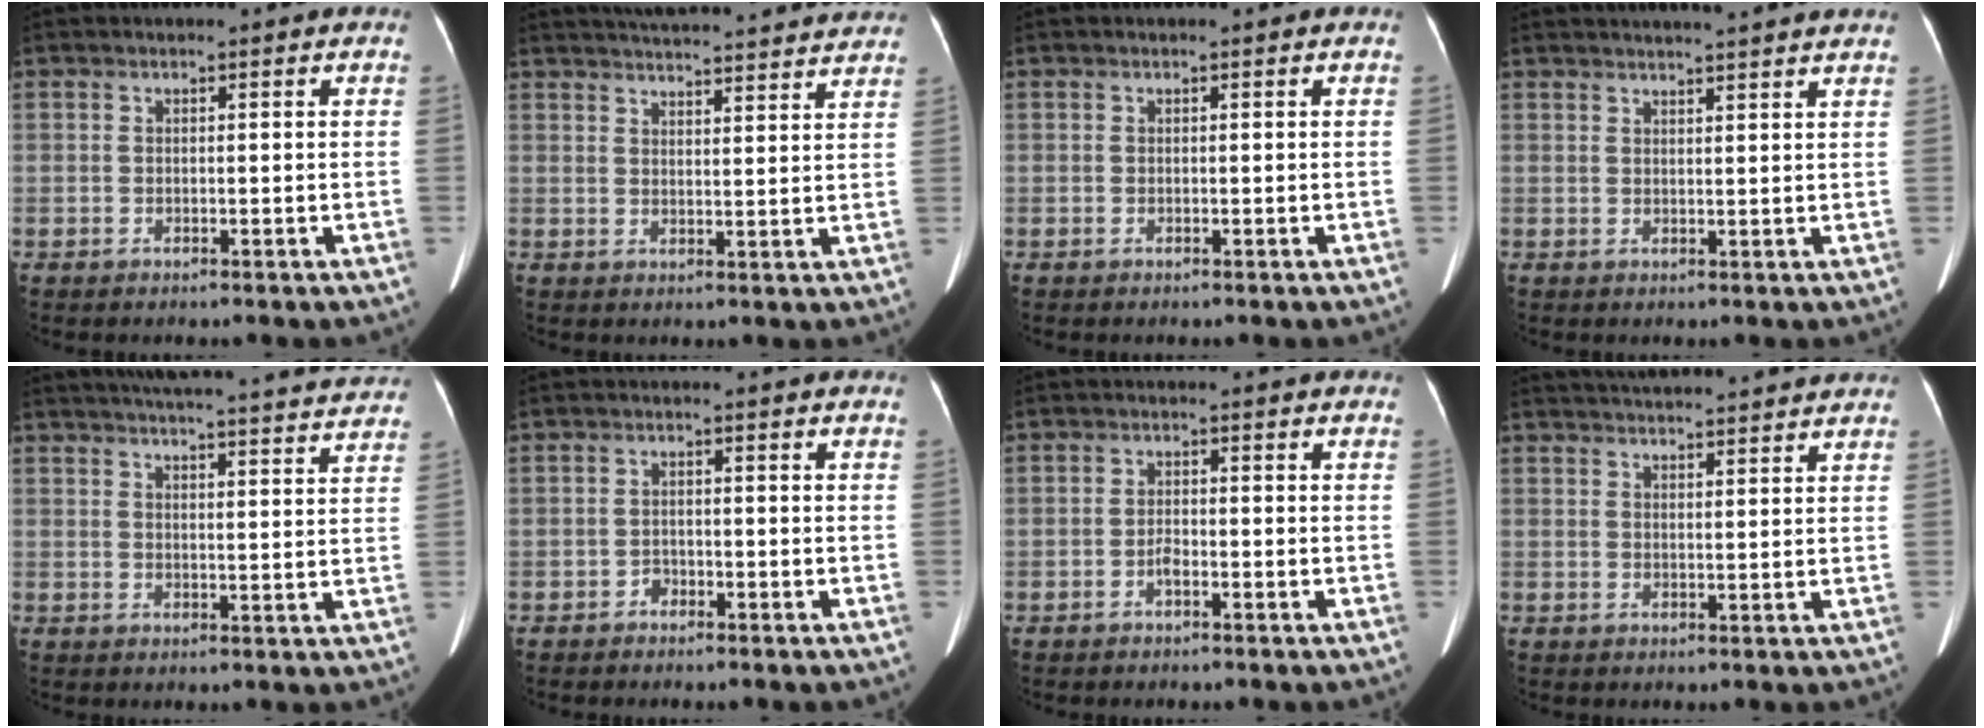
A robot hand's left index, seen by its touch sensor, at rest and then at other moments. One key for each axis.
{"total": 20.4, "fx": 19.2, "fy": 1.9, "fz": 6.8, "tx": -0.099, "ty": 0.012, "tz": 0.245}
{"total": 0.0}
{"total": 9.9, "fx": 9.1, "fy": -0.3, "fz": 3.9, "tx": -0.055, "ty": 0.023, "tz": 0.103}
{"total": 24.2, "fx": 22.6, "fy": 1.9, "fz": 8.6, "tx": -0.125, "ty": -0.006, "tz": 0.276}
{"total": 1.2, "fx": -1.0, "fy": 0.7, "fz": 0.2, "tx": 0.000, "ty": 0.005, "tz": -0.020}
{"total": 1.5, "fx": -0.9, "fy": 0.4, "fz": 1.1, "tx": -0.019, "ty": 0.003, "tz": -0.017}
{"total": 11.9, "fx": 11.1, "fy": 0.6, "fz": 4.1, "tx": -0.066, "ty": 0.029, "tz": 0.150}